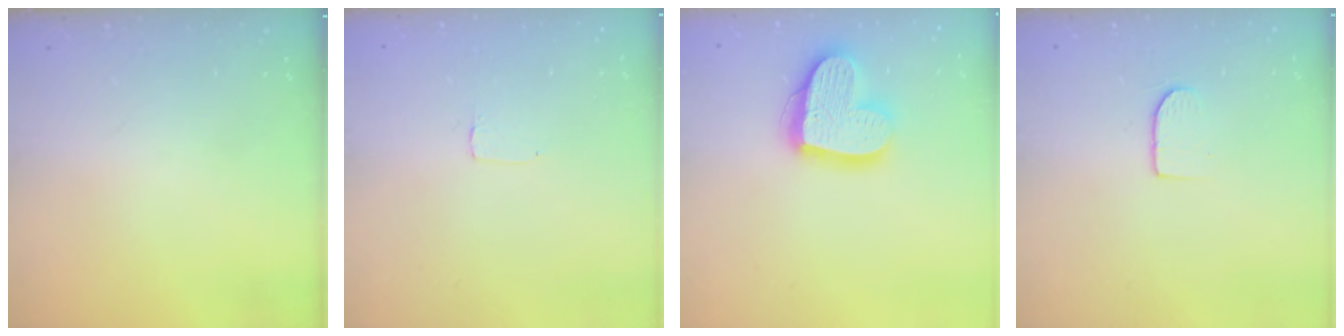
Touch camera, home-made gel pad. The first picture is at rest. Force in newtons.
{"total": 2.6, "press": 2.6, "slide": 0.2}
{"total": 17.7, "press": 17.7, "slide": 1.5}
{"total": 6.0, "press": 5.9, "slide": 0.6}